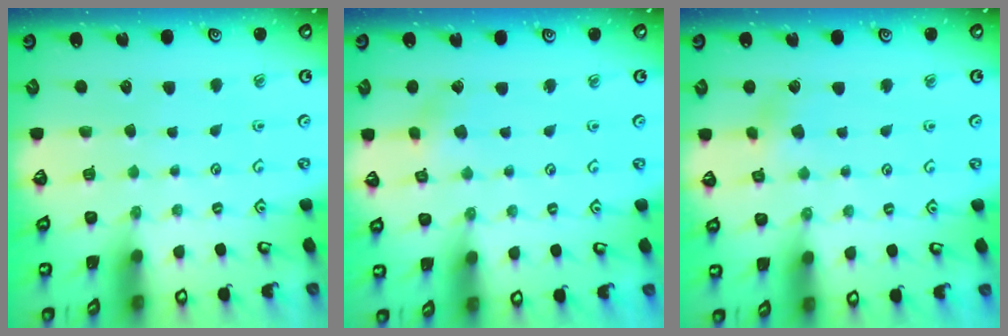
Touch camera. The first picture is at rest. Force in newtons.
{"total": 2.1, "press": 2.1, "slide": 0.2}
{"total": 3.4, "press": 3.3, "slide": 0.4}